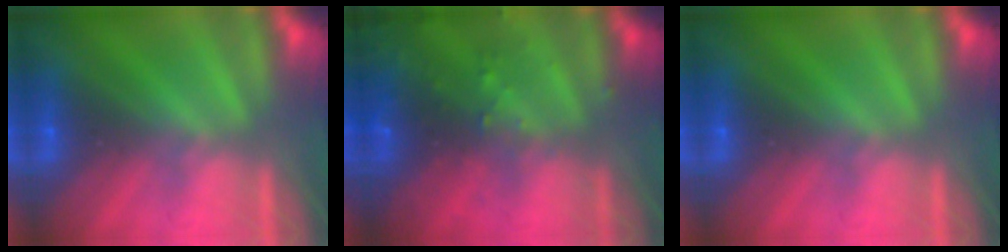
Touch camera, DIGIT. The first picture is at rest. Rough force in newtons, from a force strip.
{"total": 9.3}
{"total": 0.0}